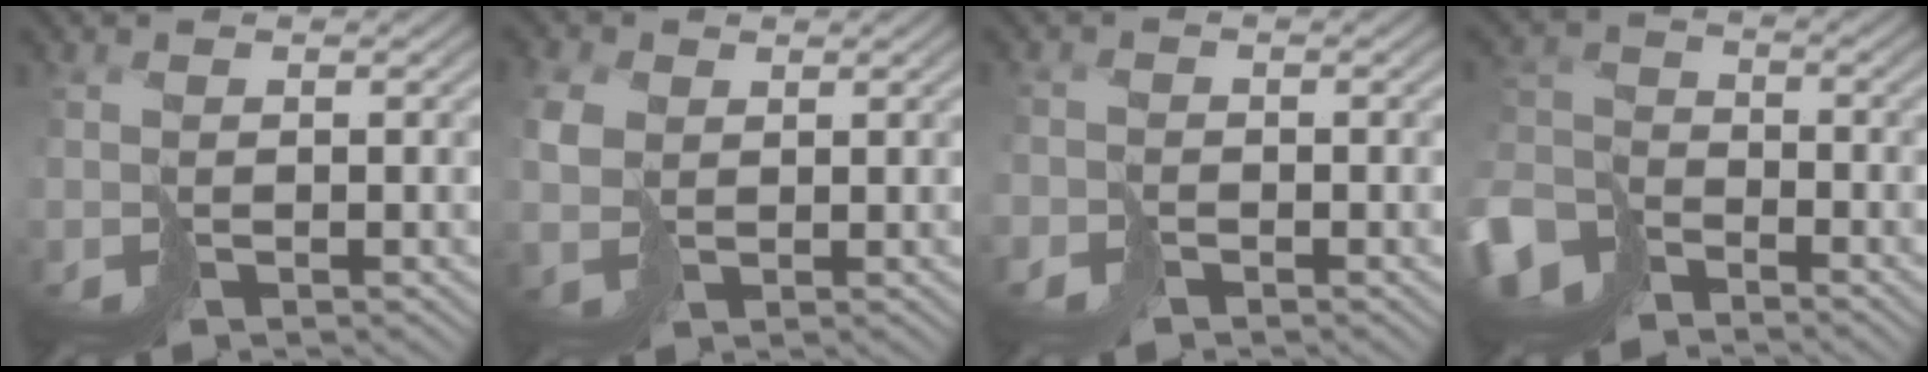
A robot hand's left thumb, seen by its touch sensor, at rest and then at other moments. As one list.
[{"total": 3.4, "force": [1.3, 2.6, 1.6], "torque": [-0.054, 0.003, 0.029]}, {"total": 2.0, "force": [-1.7, 1.0, 0.2], "torque": [-0.005, -0.007, -0.038]}, {"total": 8.6, "force": [-5.6, 5.3, 3.8], "torque": [-0.103, -0.018, -0.123]}]